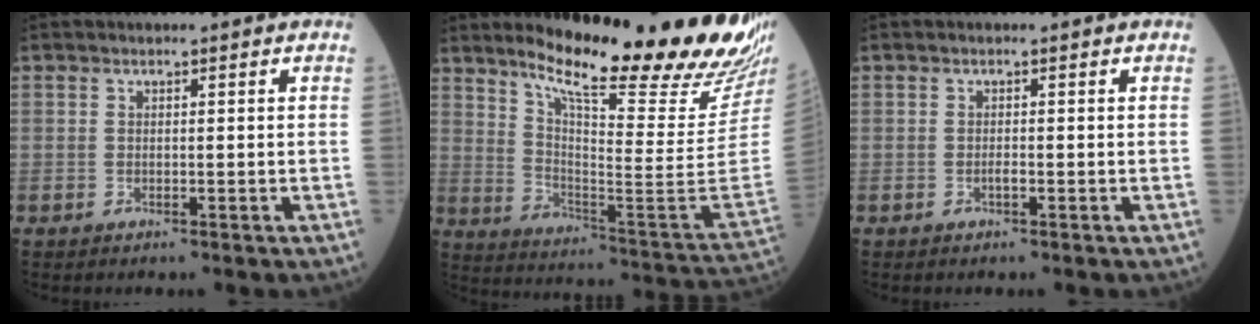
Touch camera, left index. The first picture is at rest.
{"total": 27.0, "force": [22.3, 0.4, 15.2], "torque": [-0.241, -0.106, 0.307]}
{"total": 0.6, "force": [-0.3, 0.1, 0.5], "torque": [-0.009, 0.001, -0.006]}